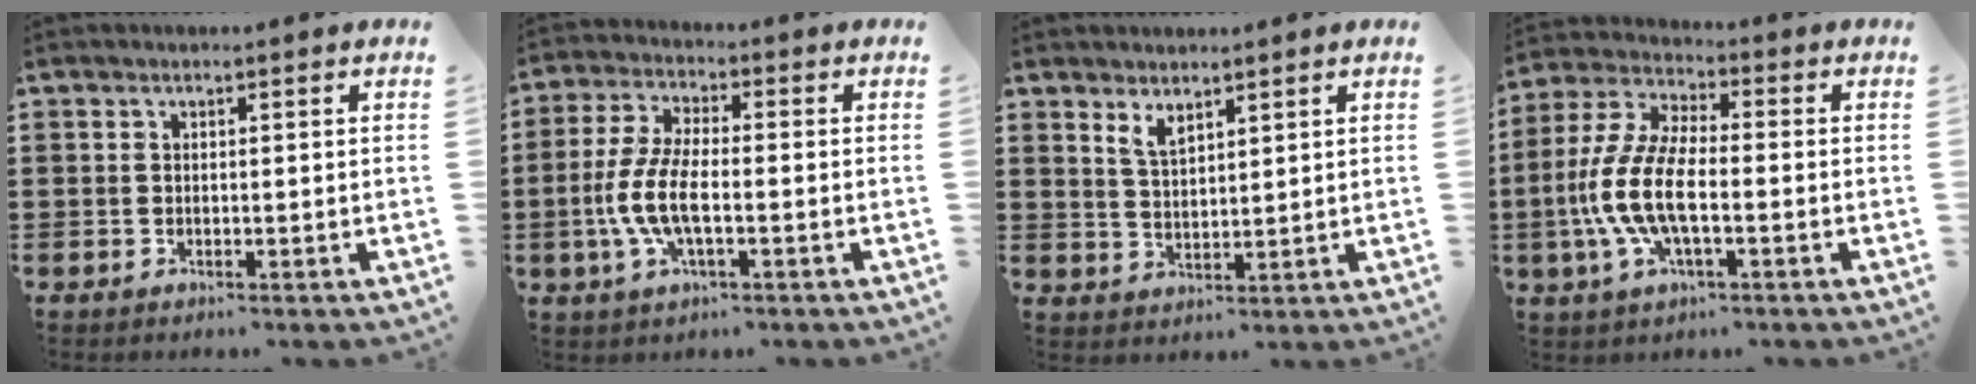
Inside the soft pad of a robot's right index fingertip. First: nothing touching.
{"total": 7.7, "force": [-2.0, 2.9, 6.8], "torque": [-0.164, -0.013, -0.043]}
{"total": 2.9, "force": [2.2, 1.1, 1.5], "torque": [-0.035, 0.003, 0.042]}
{"total": 10.3, "force": [-2.8, 4.0, 9.1], "torque": [-0.222, -0.015, -0.058]}